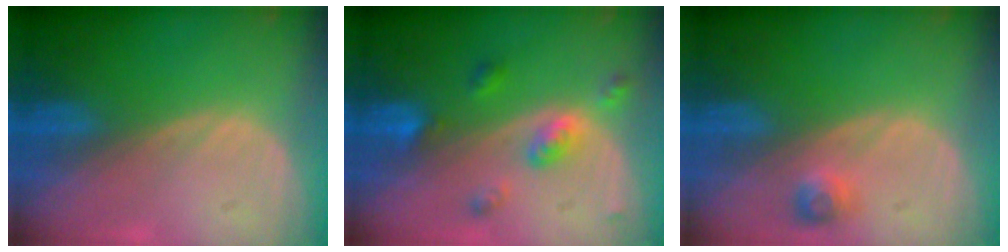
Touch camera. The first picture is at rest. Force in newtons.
{"total": 5.2, "press": 4.5, "slide": 2.5}
{"total": 2.2, "press": 2.2, "slide": 0.4}